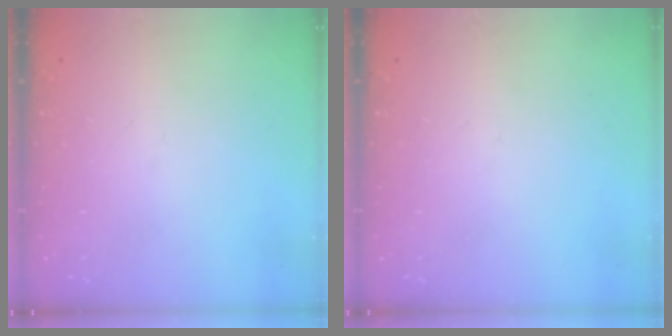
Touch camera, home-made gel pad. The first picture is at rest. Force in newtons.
{"total": 0.0}